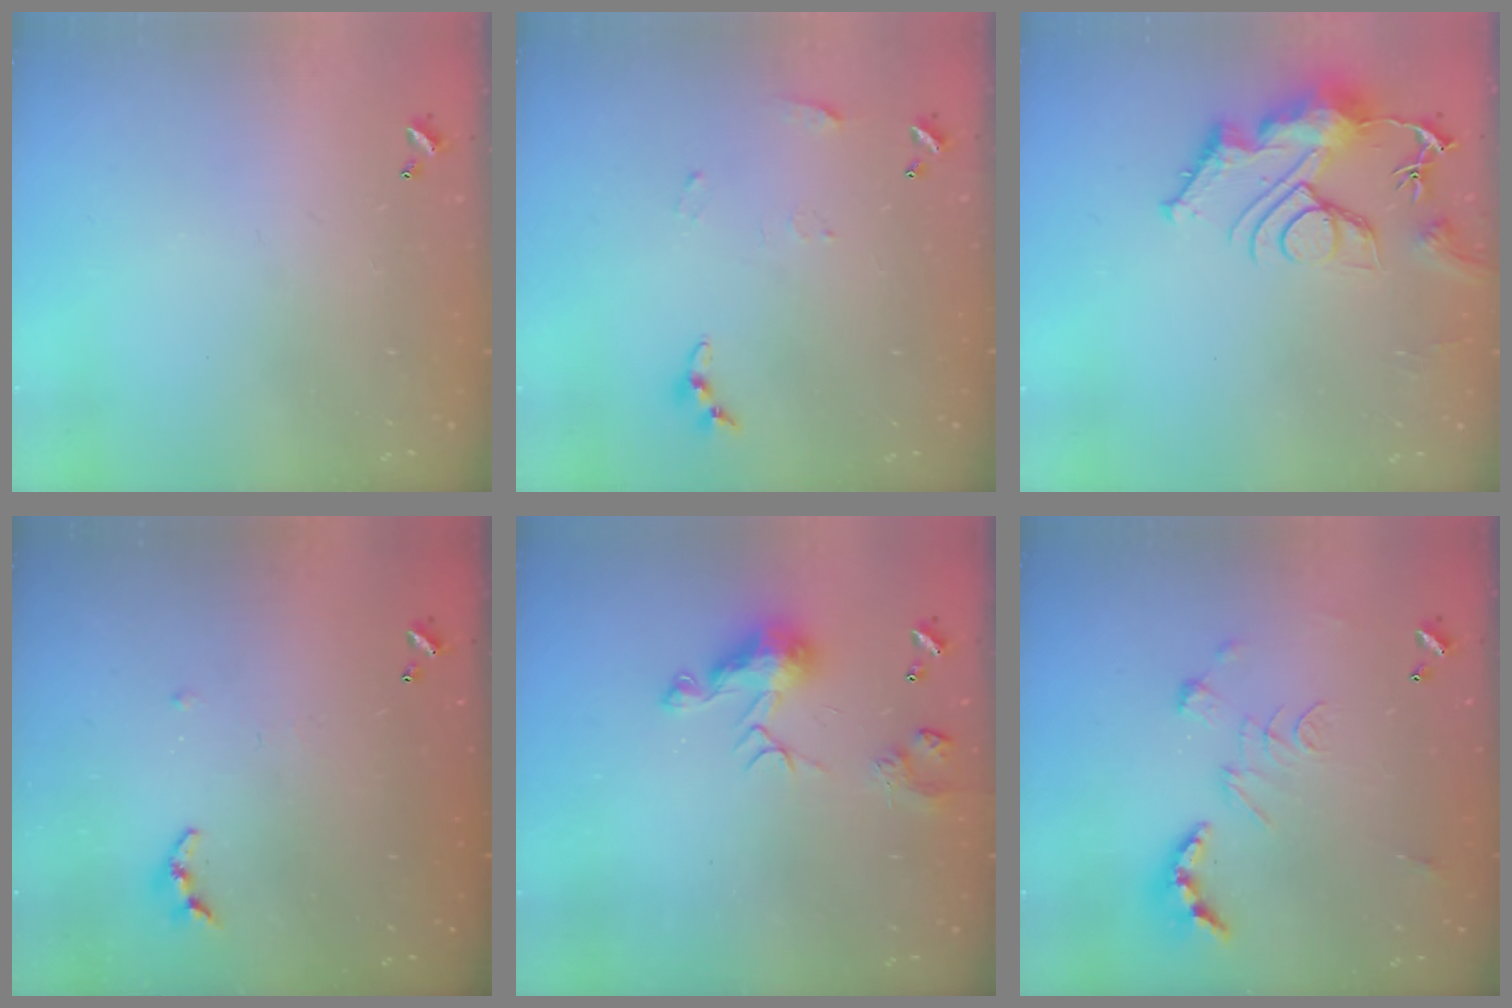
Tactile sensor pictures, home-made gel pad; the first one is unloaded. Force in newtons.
{"total": 6.4, "press": 6.4, "slide": 0.7}
{"total": 11.9, "press": 11.8, "slide": 1.6}
{"total": 4.0, "press": 3.9, "slide": 0.5}
{"total": 7.8, "press": 7.7, "slide": 0.7}
{"total": 2.5, "press": 2.0, "slide": 1.5}